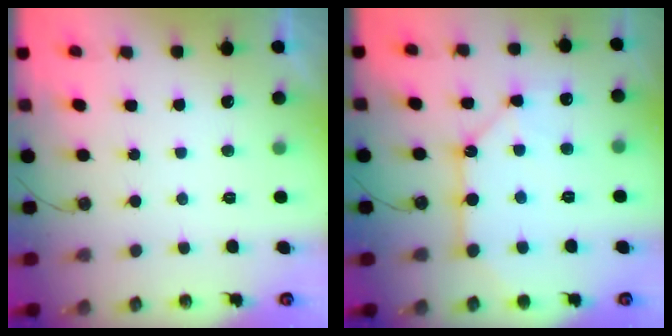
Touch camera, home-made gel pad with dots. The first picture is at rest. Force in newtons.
{"total": 12.0, "press": 11.9, "slide": 1.1}